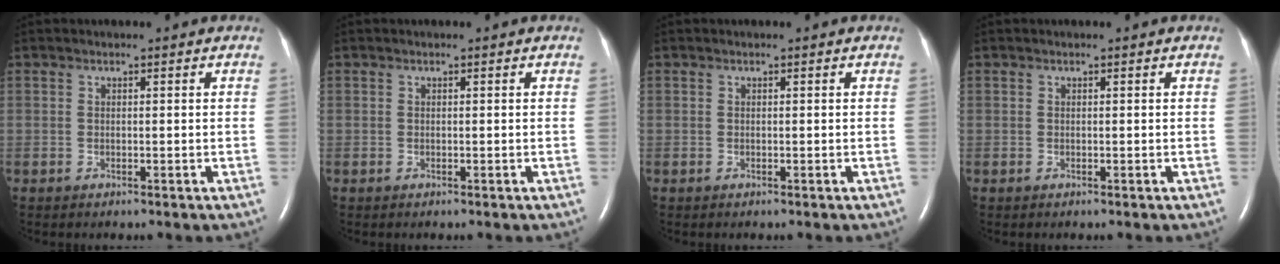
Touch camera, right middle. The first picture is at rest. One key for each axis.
{"total": 0.0}
{"total": 0.0}
{"total": 0.0}